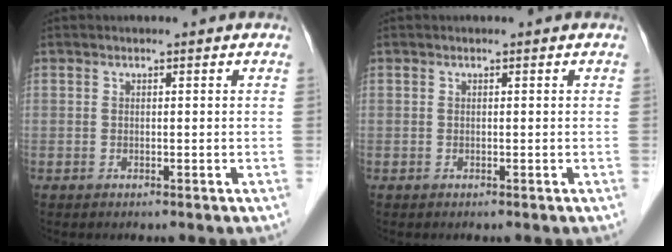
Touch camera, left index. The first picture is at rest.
{"total": 0.0}